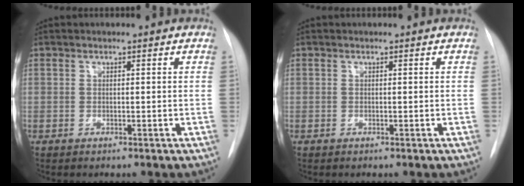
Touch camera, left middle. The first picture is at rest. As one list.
[{"total": 0.0}]